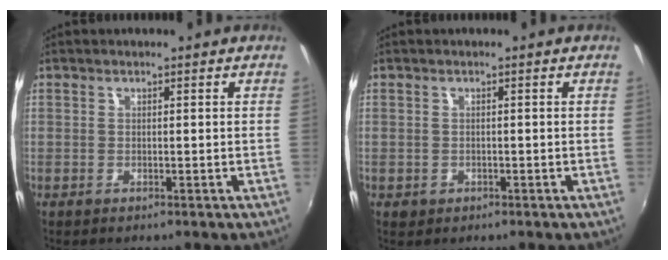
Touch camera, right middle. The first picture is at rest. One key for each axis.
{"total": 1.4, "fx": -0.5, "fy": 1.3, "fz": 0.4, "tx": -0.009, "ty": -0.003, "tz": -0.005}